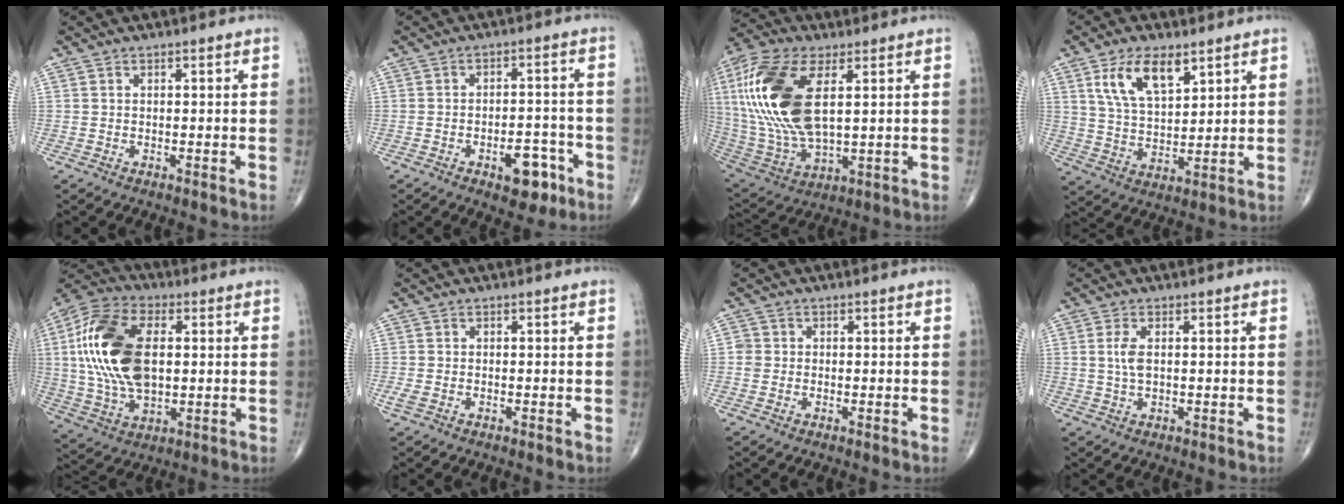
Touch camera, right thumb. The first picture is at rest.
{"total": 7.4, "force": [-3.7, 3.8, 5.1], "torque": [-0.047, 0.029, -0.047]}
{"total": 22.7, "force": [5.1, 10.8, 19.3], "torque": [-0.428, -0.017, 0.096]}
{"total": 10.7, "force": [5.6, 5.0, 7.6], "torque": [-0.128, -0.024, 0.113]}
{"total": 20.7, "force": [2.6, 11.8, 16.9], "torque": [-0.342, 0.000, 0.045]}
{"total": 1.3, "force": [-0.5, 0.7, 0.9], "torque": [-0.034, -0.001, -0.010]}
{"total": 1.7, "force": [-0.1, 1.7, 0.3], "torque": [0.004, 0.006, -0.004]}
{"total": 3.1, "force": [0.5, 1.4, 2.7], "torque": [-0.065, -0.002, 0.011]}